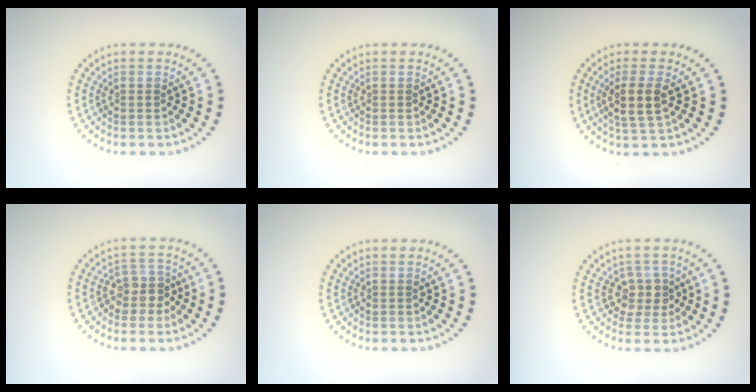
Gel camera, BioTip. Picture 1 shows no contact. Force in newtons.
{"total": 0.0}
{"total": 2.9, "press": 2.6, "slide": 1.4}
{"total": 2.5, "press": 2.2, "slide": 1.2}
{"total": 0.0}
{"total": 2.2, "press": 2.0, "slide": 1.0}